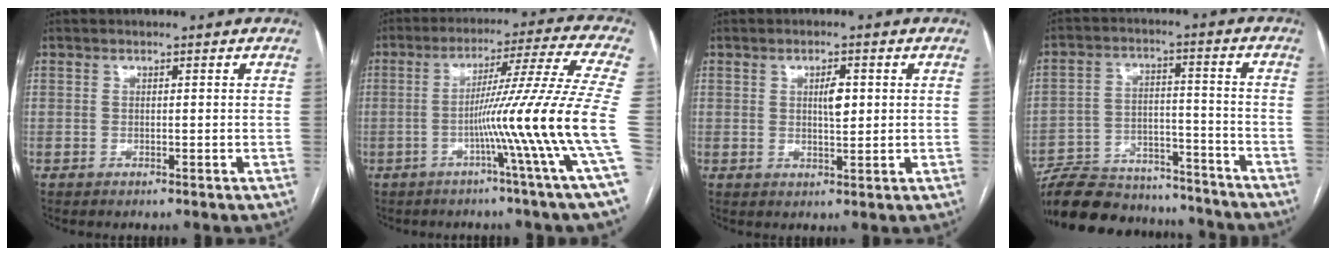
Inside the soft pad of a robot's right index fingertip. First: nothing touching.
{"total": 15.7, "force": [-3.9, -4.2, 14.6], "torque": [-0.224, -0.009, -0.072]}
{"total": 3.1, "force": [0.7, 1.0, 2.8], "torque": [-0.045, 0.001, 0.012]}
{"total": 20.9, "force": [-19.0, 6.1, 6.4], "torque": [-0.141, 0.004, -0.283]}